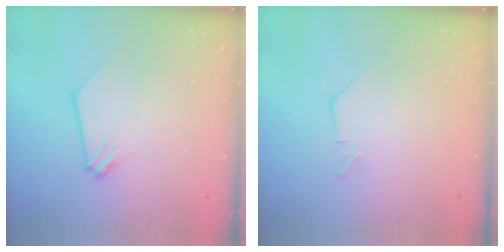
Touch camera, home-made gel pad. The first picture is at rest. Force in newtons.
{"total": 1.2, "press": 1.1, "slide": 0.1}